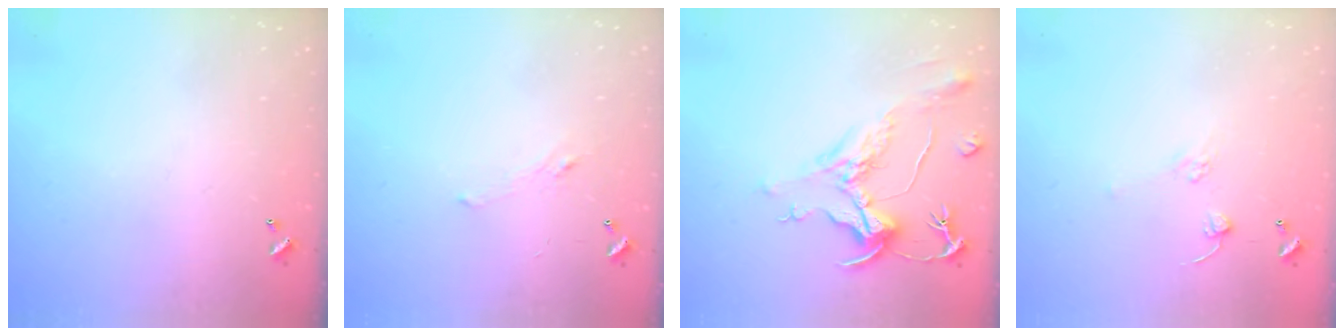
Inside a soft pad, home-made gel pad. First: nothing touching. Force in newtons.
{"total": 1.1, "press": 0.9, "slide": 0.6}
{"total": 2.0, "press": 1.5, "slide": 1.3}
{"total": 6.5, "press": 6.4, "slide": 0.6}